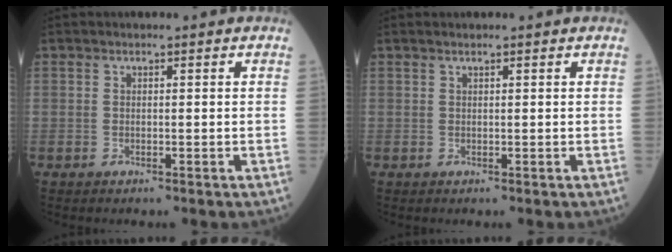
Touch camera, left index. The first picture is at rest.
{"total": 0.7, "force": [0.6, 0.0, 0.4], "torque": [-0.009, 0.010, 0.014]}